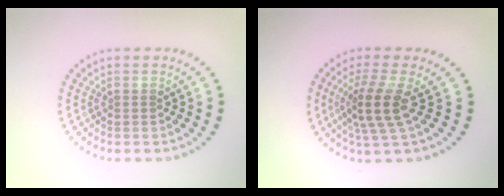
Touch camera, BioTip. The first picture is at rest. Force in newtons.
{"total": 3.6, "press": 2.7, "slide": 2.5}